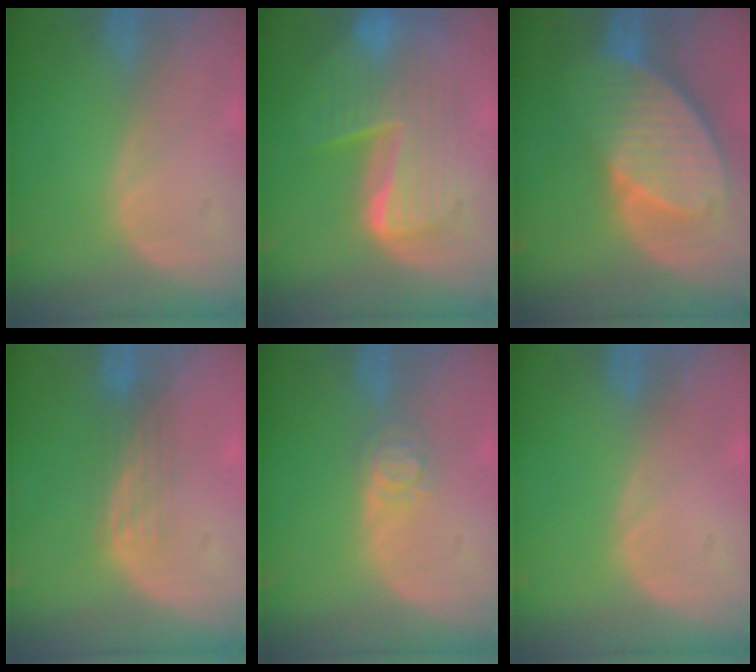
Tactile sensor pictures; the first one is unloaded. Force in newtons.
{"total": 9.9, "press": 9.9, "slide": 1.0}
{"total": 10.3, "press": 8.9, "slide": 5.2}
{"total": 2.9, "press": 2.7, "slide": 1.1}
{"total": 2.9, "press": 2.9, "slide": 0.3}
{"total": 0.0}